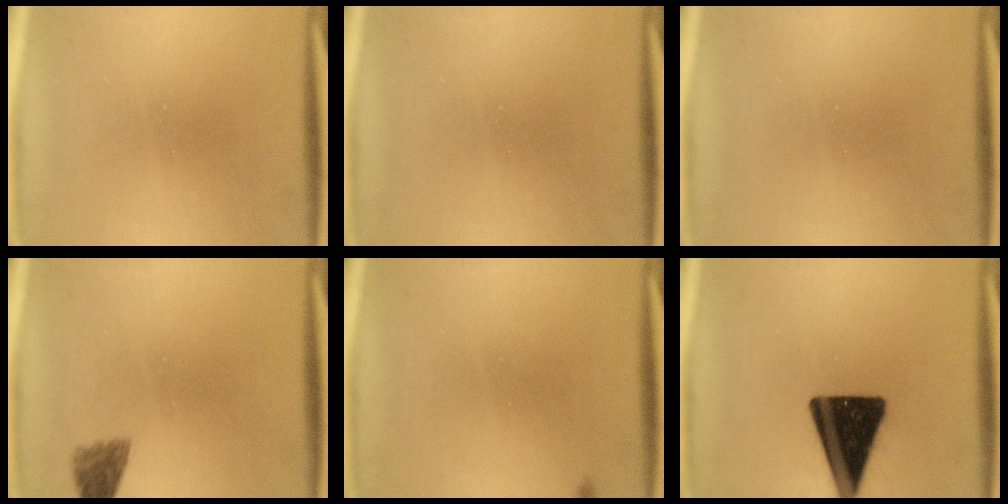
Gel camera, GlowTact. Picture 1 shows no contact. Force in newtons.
{"total": 0.0}
{"total": 0.0}
{"total": 2.0}
{"total": 0.6}
{"total": 16.9}